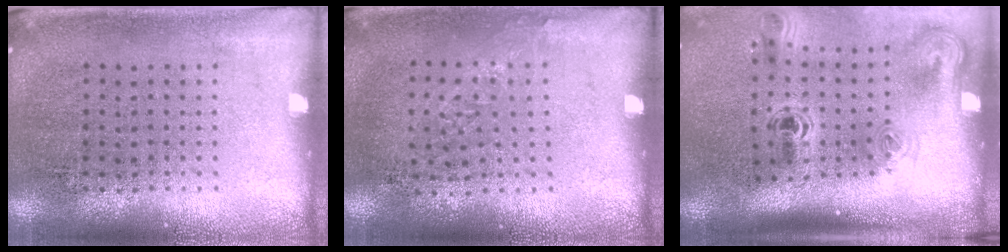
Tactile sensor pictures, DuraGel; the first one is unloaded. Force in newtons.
{"total": 1.0, "press": 0.7, "slide": 0.6}
{"total": 2.4, "press": 1.6, "slide": 1.8}